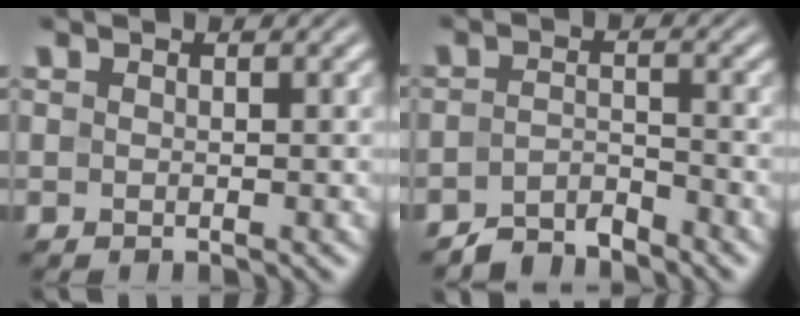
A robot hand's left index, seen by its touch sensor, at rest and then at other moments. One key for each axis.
{"total": 3.0, "fx": -2.8, "fy": 0.7, "fz": 0.9, "tx": -0.016, "ty": 0.003, "tz": -0.060}